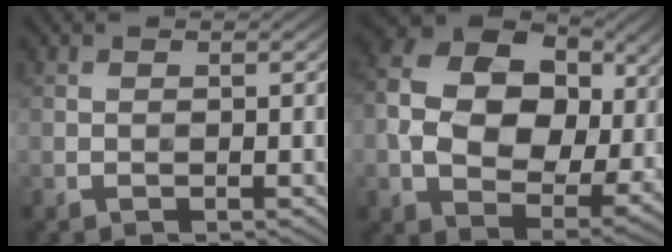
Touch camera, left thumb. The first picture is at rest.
{"total": 14.1, "force": [1.9, 10.1, 9.7], "torque": [-0.195, 0.001, 0.035]}